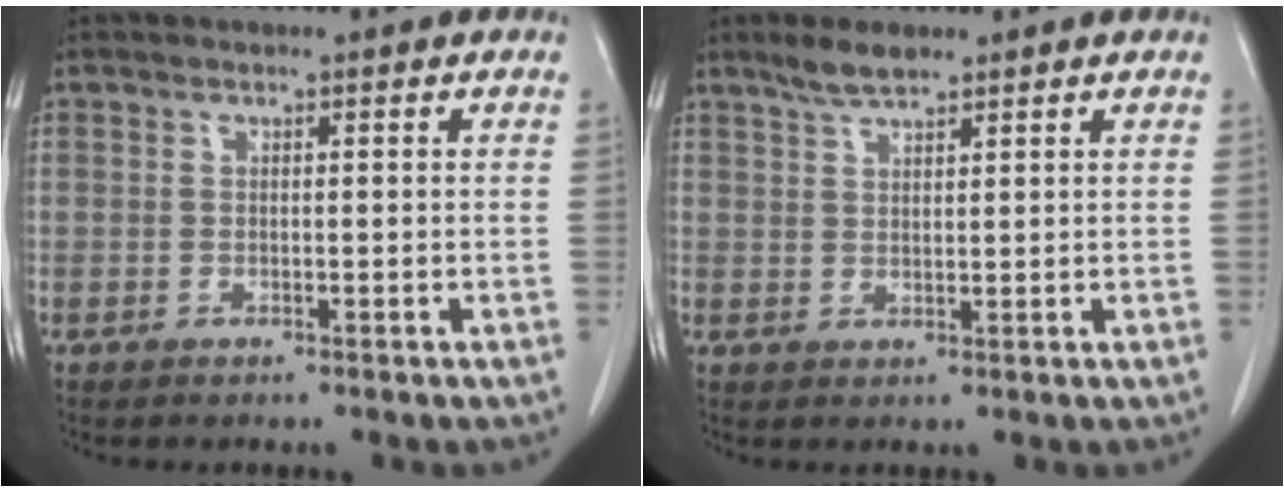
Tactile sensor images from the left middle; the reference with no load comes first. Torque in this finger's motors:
{"motor_torque": [0.61, -0.54, -0.01, 0.00]}